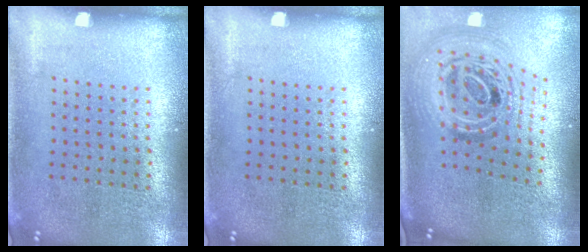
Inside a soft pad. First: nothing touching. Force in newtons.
{"total": 0.0}
{"total": 2.1, "press": 1.6, "slide": 1.4}